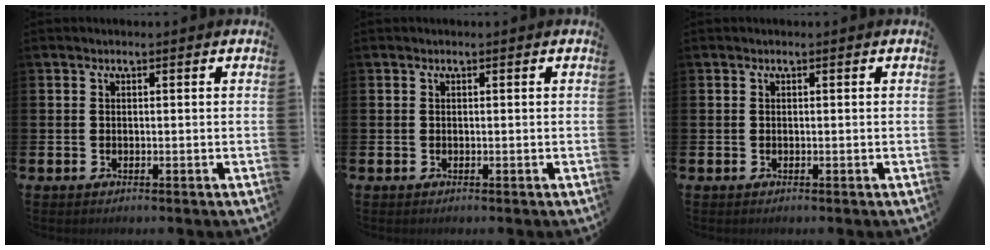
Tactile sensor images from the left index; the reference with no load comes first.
{"total": 0.0}
{"total": 0.0}